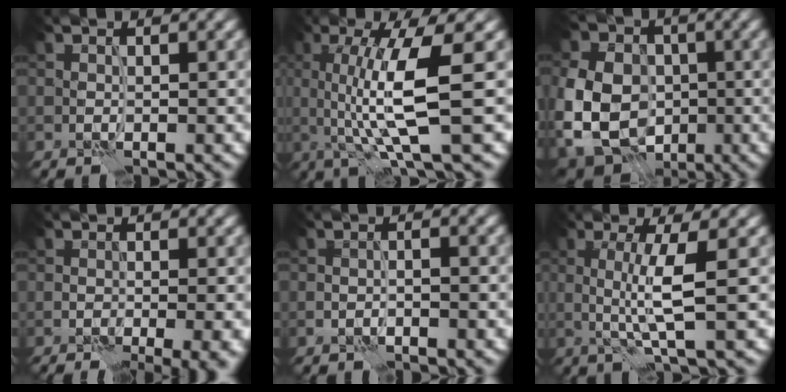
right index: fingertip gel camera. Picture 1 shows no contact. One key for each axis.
{"total": 7.2, "fx": 0.2, "fy": 1.2, "fz": 7.1, "tx": -0.105, "ty": -0.005, "tz": 0.004}
{"total": 13.9, "fx": -1.6, "fy": 11.4, "fz": 7.7, "tx": -0.151, "ty": -0.007, "tz": -0.056}
{"total": 4.9, "fx": -2.4, "fy": 1.7, "fz": 3.9, "tx": -0.039, "ty": -0.011, "tz": -0.022}
{"total": 1.0, "fx": -0.9, "fy": -0.4, "fz": 0.1, "tx": 0.000, "ty": 0.001, "tz": -0.018}
{"total": 3.4, "fx": -0.2, "fy": -0.4, "fz": 3.3, "tx": -0.066, "ty": -0.001, "tz": -0.002}